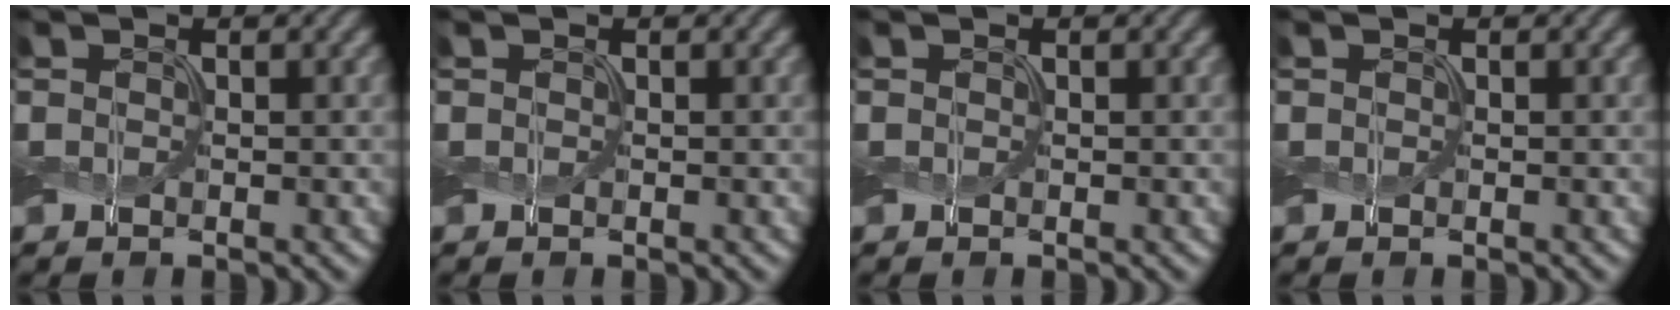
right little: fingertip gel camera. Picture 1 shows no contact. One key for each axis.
{"total": 0.0}
{"total": 0.0}
{"total": 0.0}